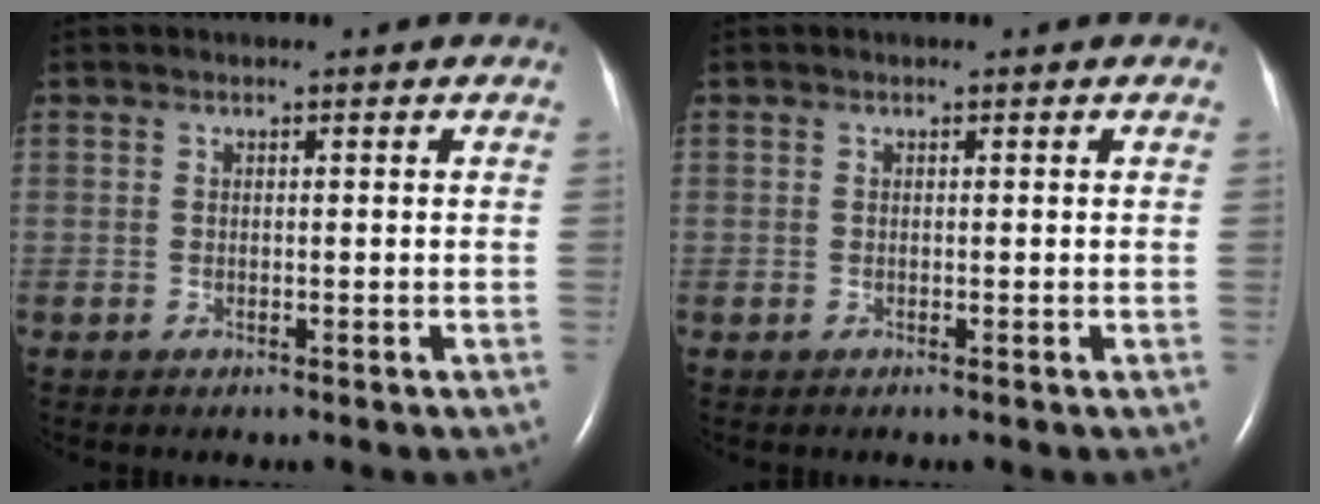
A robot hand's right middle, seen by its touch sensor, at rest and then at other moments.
{"total": 0.0}